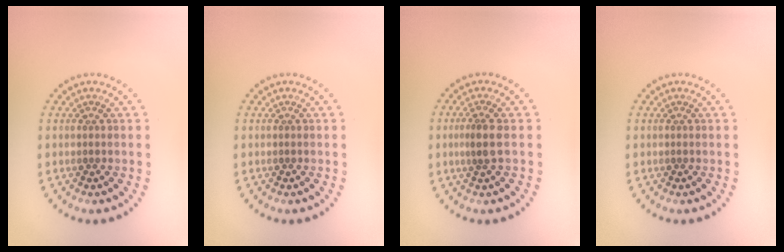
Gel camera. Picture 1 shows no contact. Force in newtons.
{"total": 0.0}
{"total": 2.1, "press": 1.6, "slide": 1.3}
{"total": 0.0}